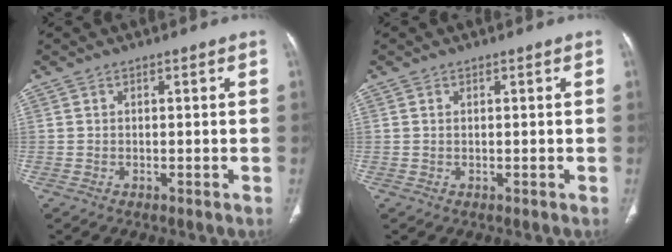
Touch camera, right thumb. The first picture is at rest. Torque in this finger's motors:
{"motor_torque": [-0.26, 0.06, -0.02, 0.39, 0.04]}